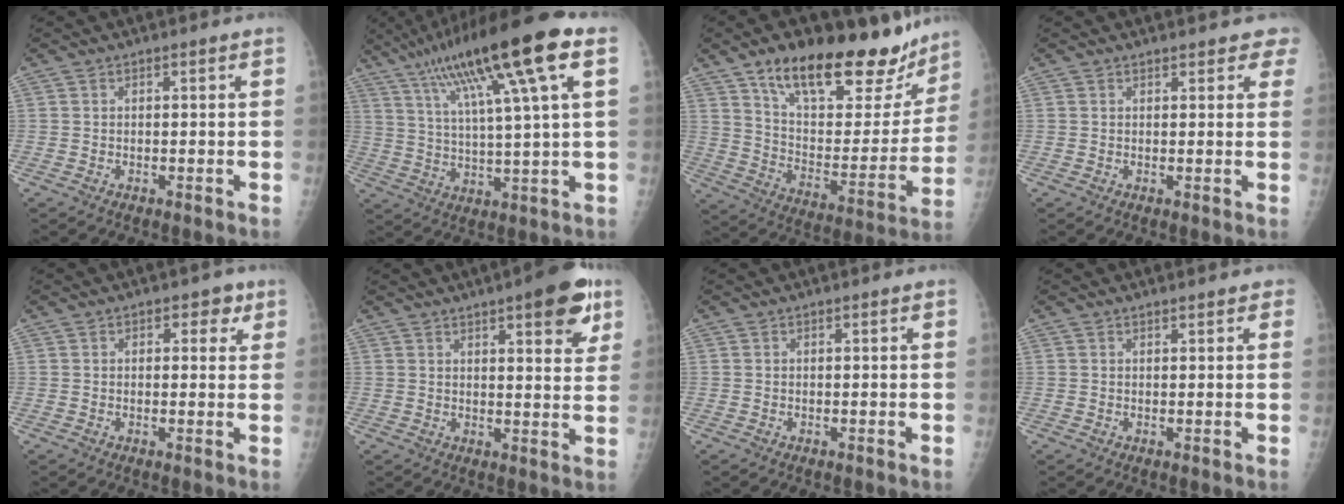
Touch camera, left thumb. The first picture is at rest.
{"total": 20.7, "force": [9.9, 2.1, 18.0], "torque": [-0.309, 0.004, 0.166]}
{"total": 28.1, "force": [19.6, 11.0, 16.8], "torque": [-0.210, -0.063, 0.305]}
{"total": 3.7, "force": [3.2, 1.5, 1.1], "torque": [0.023, -0.007, 0.023]}
{"total": 3.7, "force": [1.6, 2.4, 2.4], "torque": [-0.002, -0.002, 0.013]}
{"total": 11.1, "force": [6.0, 3.2, 8.8], "torque": [-0.086, -0.022, 0.071]}
{"total": 0.0}
{"total": 1.4, "force": [1.1, 0.6, 0.7], "torque": [0.000, -0.001, 0.009]}